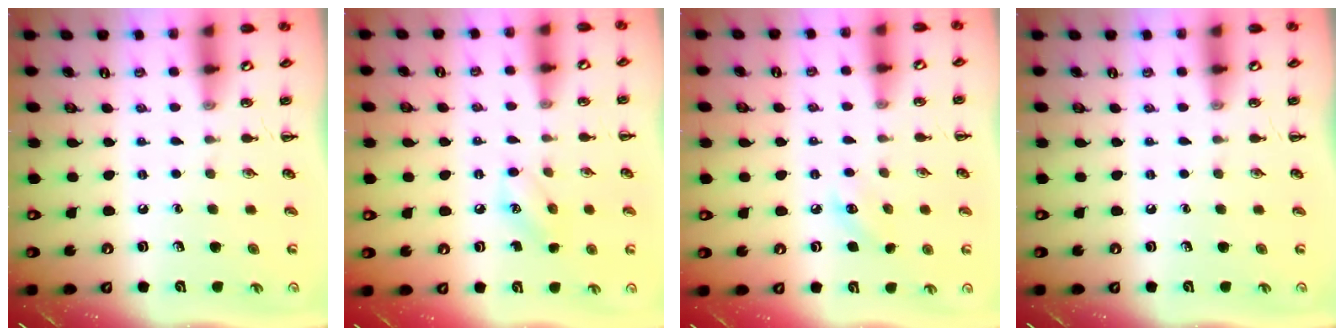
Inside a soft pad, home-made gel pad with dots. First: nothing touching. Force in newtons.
{"total": 6.8, "press": 6.7, "slide": 1.3}
{"total": 4.8, "press": 4.6, "slide": 1.2}
{"total": 0.0}